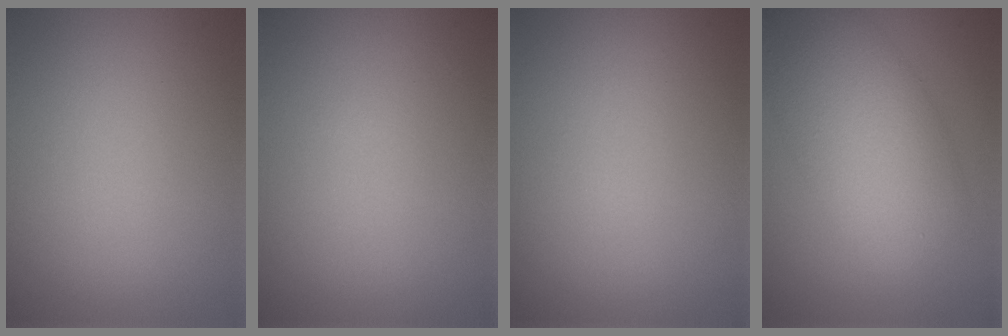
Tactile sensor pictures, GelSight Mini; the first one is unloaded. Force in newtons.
{"total": 0.0}
{"total": 0.0}
{"total": 8.0, "press": 7.9, "slide": 0.4}